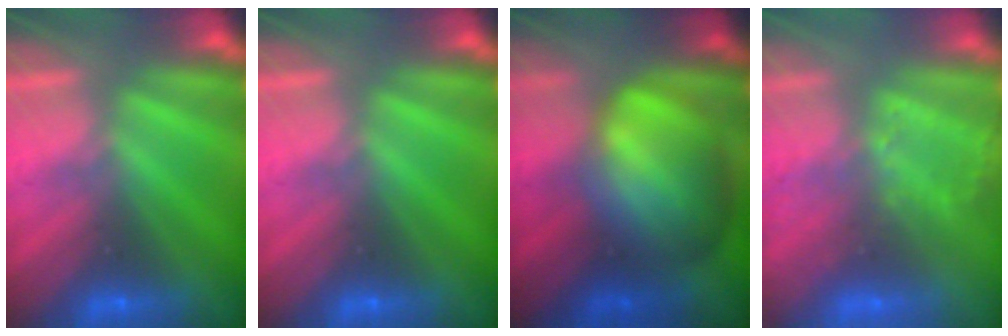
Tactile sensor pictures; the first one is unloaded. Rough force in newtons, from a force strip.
{"total": 0.0}
{"total": 9.4}
{"total": 3.1}